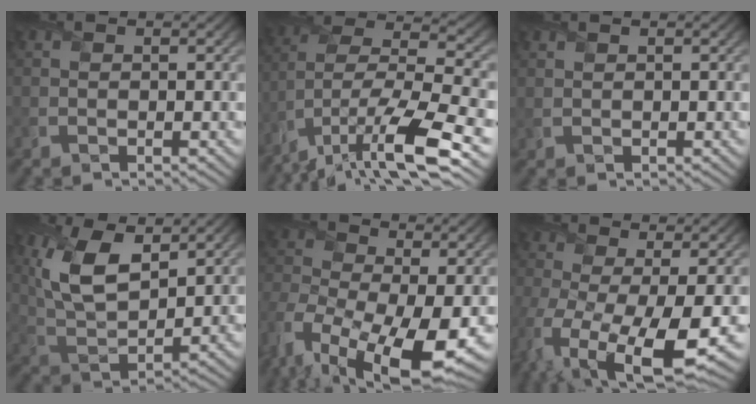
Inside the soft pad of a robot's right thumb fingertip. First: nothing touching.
{"total": 14.7, "force": [-8.6, 4.8, 10.9], "torque": [-0.242, -0.012, -0.155]}
{"total": 0.8, "force": [0.7, 0.2, 0.2], "torque": [-0.011, 0.001, 0.020]}
{"total": 11.3, "force": [4.8, 5.4, 8.6], "torque": [-0.207, 0.001, 0.098]}
{"total": 14.9, "force": [-7.1, 7.5, 10.7], "torque": [-0.241, -0.041, -0.117]}
{"total": 12.3, "force": [-3.9, 4.7, 10.6], "torque": [-0.220, -0.044, -0.049]}